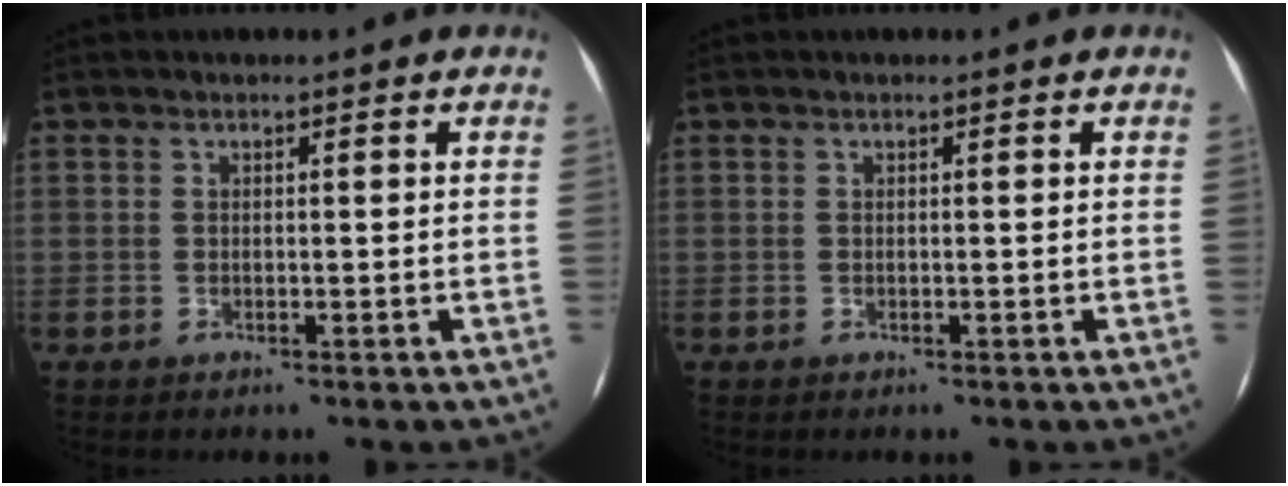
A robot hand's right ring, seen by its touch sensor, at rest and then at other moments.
{"total": 0.0}